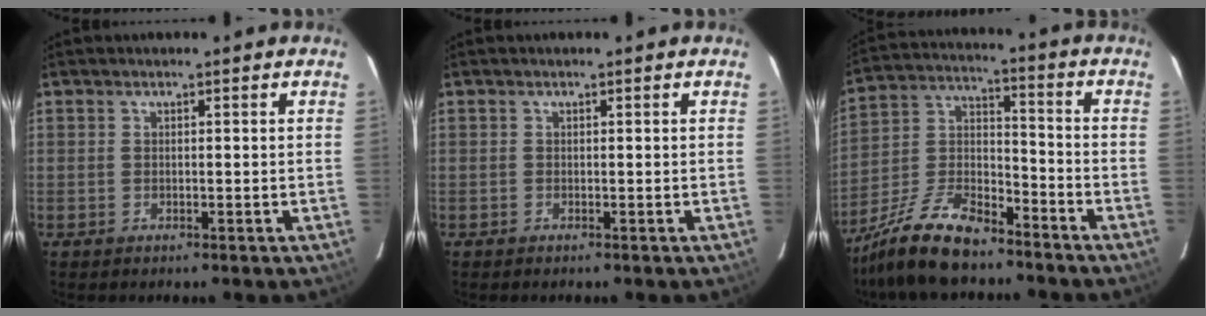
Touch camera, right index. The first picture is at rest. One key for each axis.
{"total": 0.0}
{"total": 16.0, "fx": -11.8, "fy": 5.9, "fz": 9.1, "tx": -0.208, "ty": 0.000, "tz": -0.222}